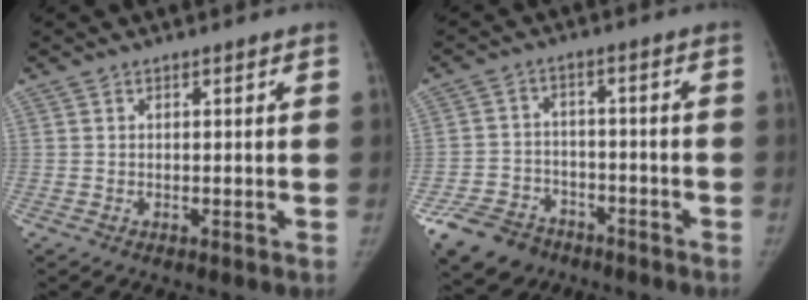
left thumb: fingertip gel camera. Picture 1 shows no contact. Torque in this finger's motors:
{"motor_torque": [-1.25, 1.29, 0.10, -0.04, 0.15]}